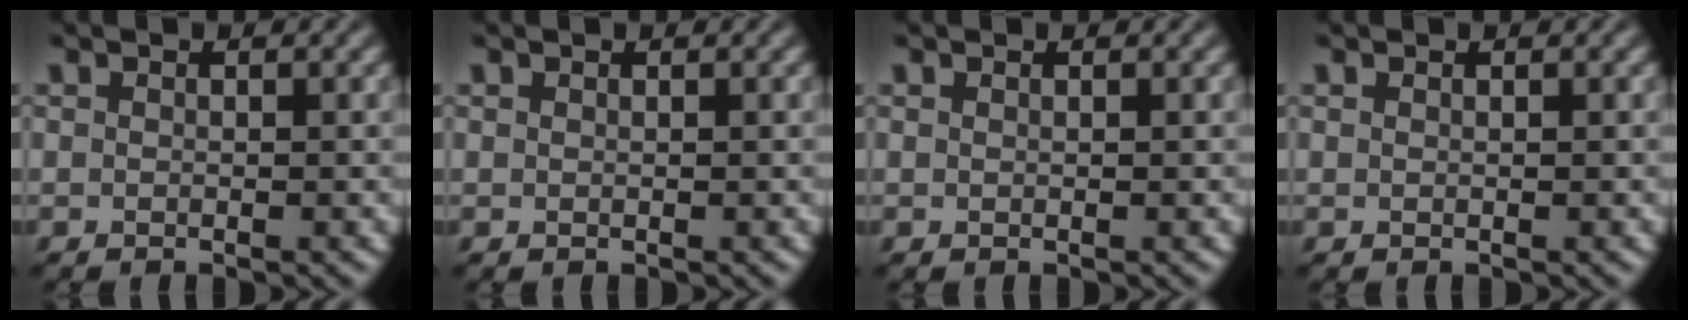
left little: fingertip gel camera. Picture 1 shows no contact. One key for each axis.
{"total": 0.0}
{"total": 0.0}
{"total": 0.0}